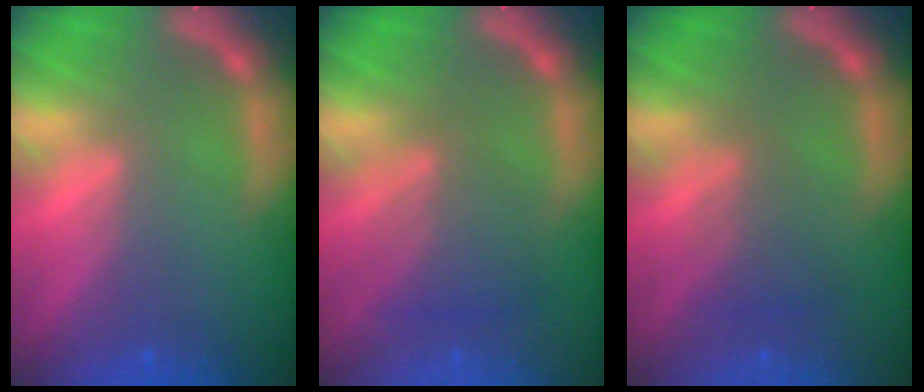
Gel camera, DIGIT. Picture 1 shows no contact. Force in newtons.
{"total": 4.0}
{"total": 2.5}